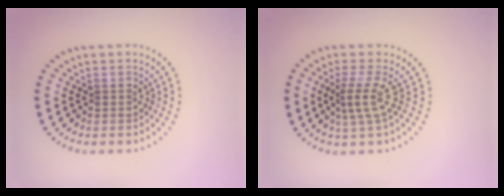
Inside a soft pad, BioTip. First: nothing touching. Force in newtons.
{"total": 2.8, "press": 1.8, "slide": 2.1}